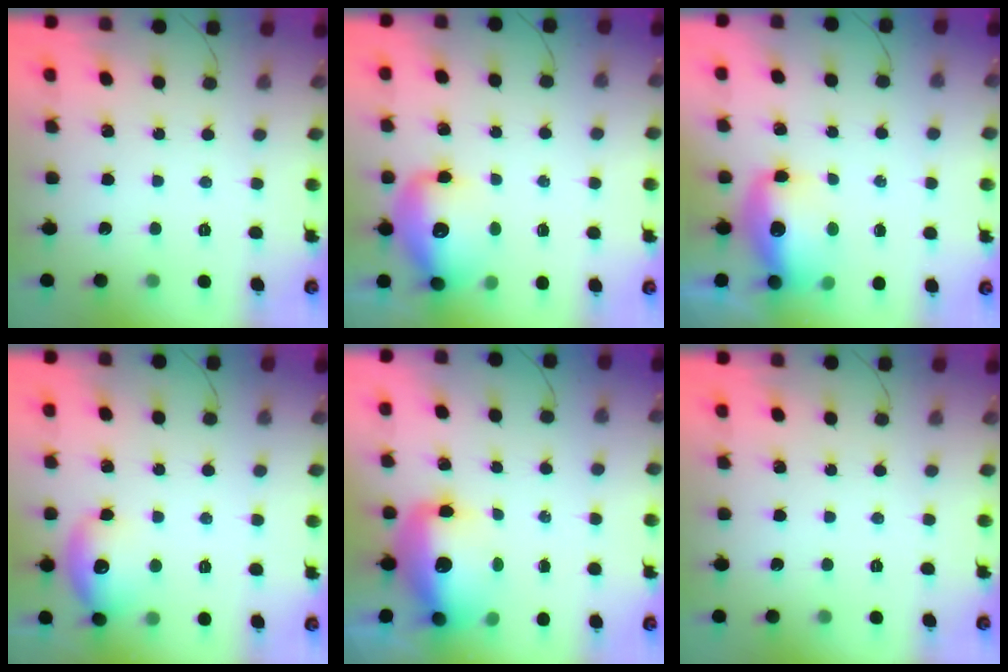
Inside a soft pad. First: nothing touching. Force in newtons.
{"total": 14.2, "press": 13.7, "slide": 3.7}
{"total": 11.3, "press": 11.0, "slide": 2.5}
{"total": 11.0, "press": 10.8, "slide": 1.8}
{"total": 13.5, "press": 13.2, "slide": 3.0}
{"total": 0.0}